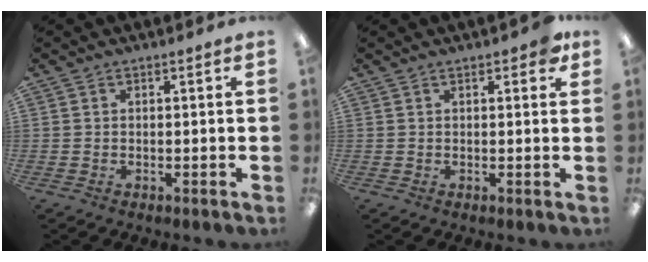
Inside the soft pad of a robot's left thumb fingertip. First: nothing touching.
{"total": 2.3, "force": [1.3, 0.9, 1.6], "torque": [-0.019, -0.003, 0.019]}